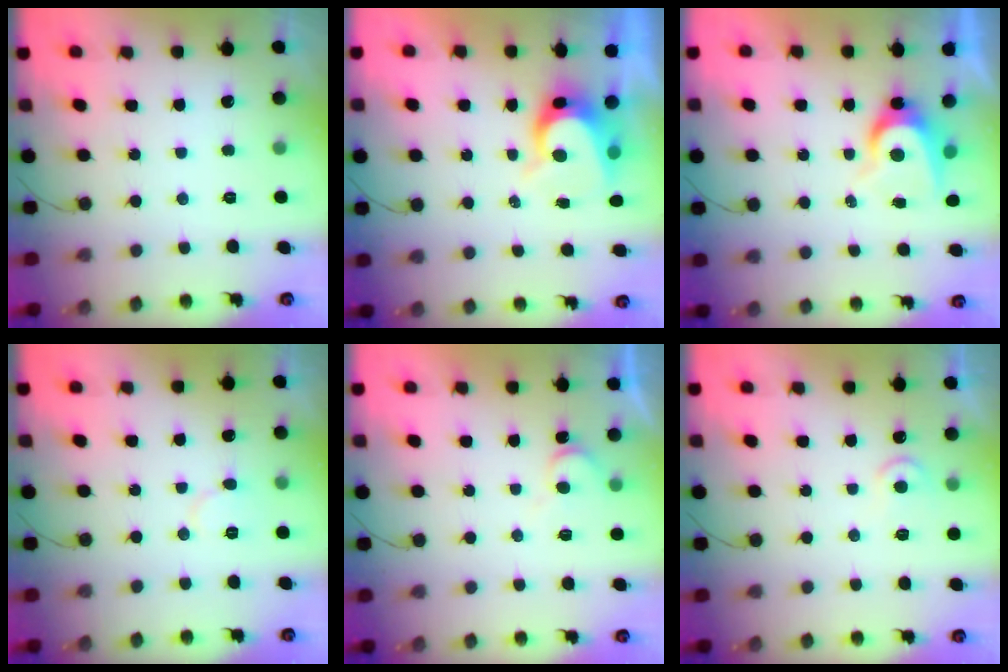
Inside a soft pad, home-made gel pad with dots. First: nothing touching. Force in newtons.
{"total": 8.3, "press": 8.3, "slide": 0.7}
{"total": 7.4, "press": 7.4, "slide": 0.3}
{"total": 4.8, "press": 4.8, "slide": 0.4}
{"total": 6.7, "press": 6.6, "slide": 0.5}
{"total": 4.7, "press": 4.6, "slide": 0.4}